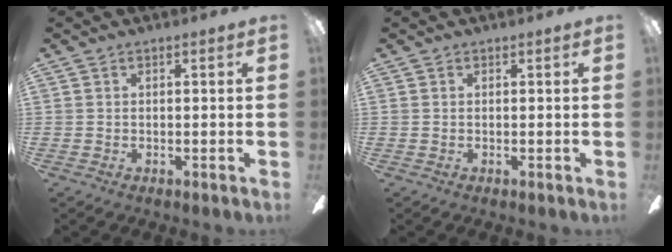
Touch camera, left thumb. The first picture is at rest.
{"total": 0.0}